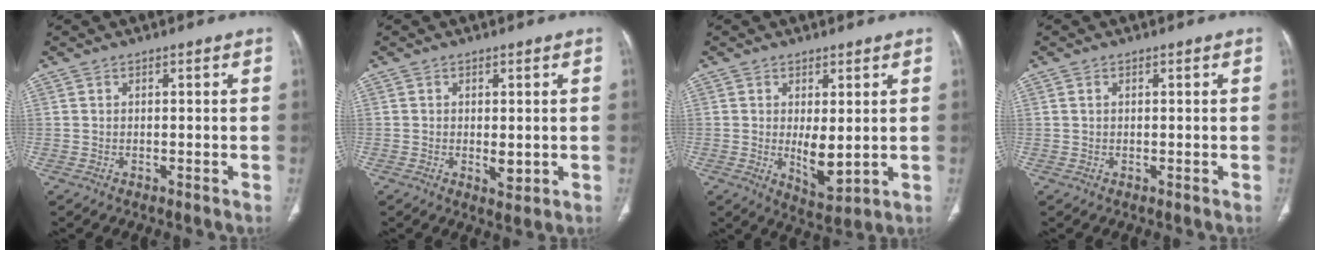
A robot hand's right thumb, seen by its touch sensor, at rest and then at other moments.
{"total": 2.7, "force": [-0.3, 1.4, 2.3], "torque": [-0.030, -0.008, 0.001]}
{"total": 6.3, "force": [0.1, 2.7, 5.7], "torque": [-0.083, -0.020, 0.014]}
{"total": 0.6, "force": [0.2, 0.4, 0.4], "torque": [-0.009, 0.003, 0.004]}